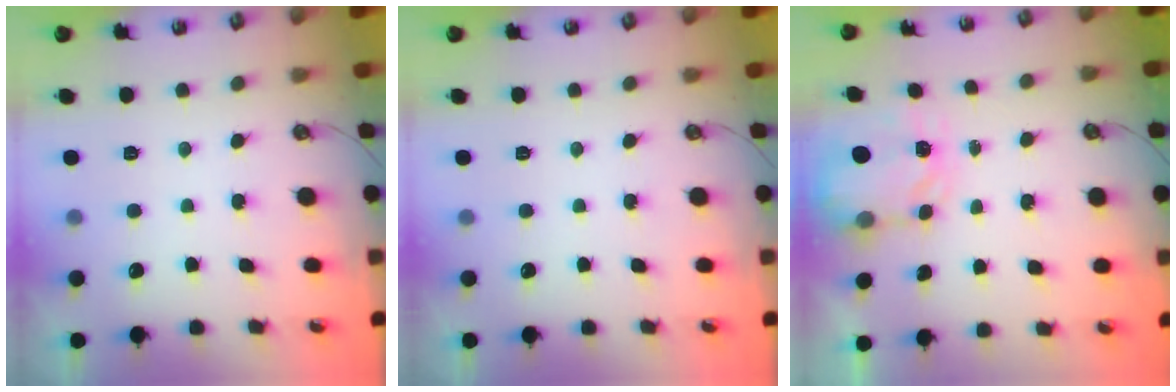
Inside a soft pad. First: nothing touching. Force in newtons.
{"total": 0.0}
{"total": 3.6, "press": 3.6, "slide": 0.6}